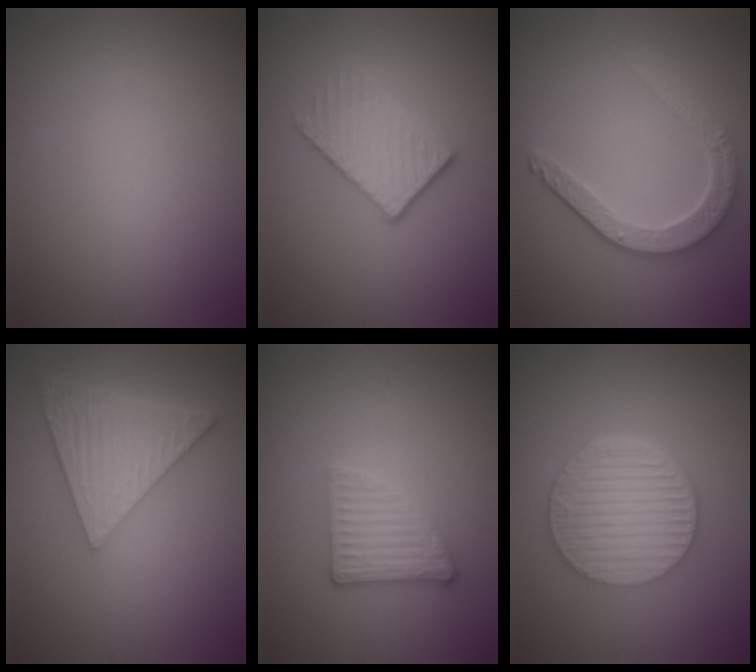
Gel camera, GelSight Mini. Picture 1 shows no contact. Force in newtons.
{"total": 3.3, "press": 2.7, "slide": 1.8}
{"total": 4.5, "press": 3.5, "slide": 2.7}
{"total": 5.9, "press": 4.4, "slide": 3.9}
{"total": 2.8, "press": 2.7, "slide": 0.8}
{"total": 6.6, "press": 4.7, "slide": 4.6}